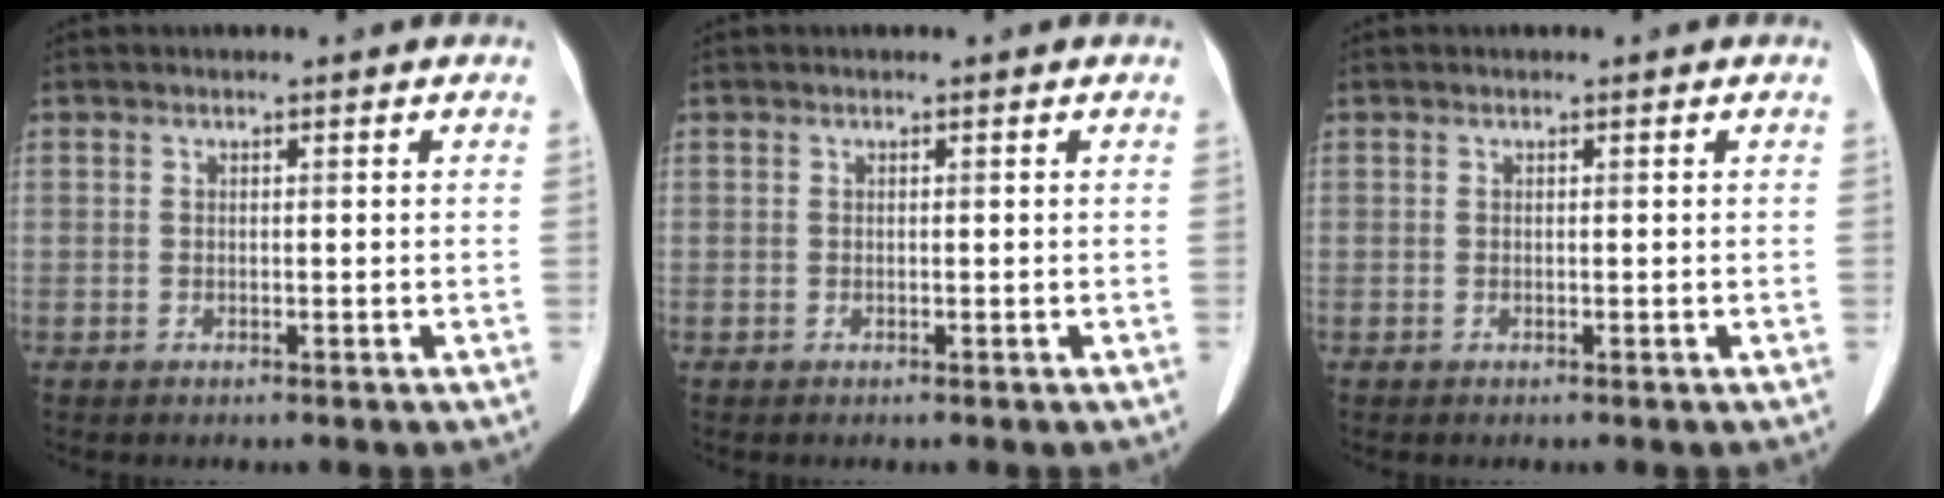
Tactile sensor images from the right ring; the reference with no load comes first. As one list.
[{"total": 0.0}, {"total": 0.0}]